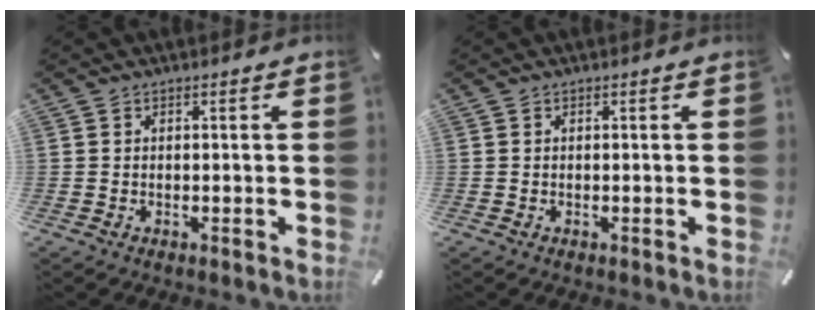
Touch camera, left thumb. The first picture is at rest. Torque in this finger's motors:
{"motor_torque": [0.00, -0.02, -0.12, 0.05, 0.00]}